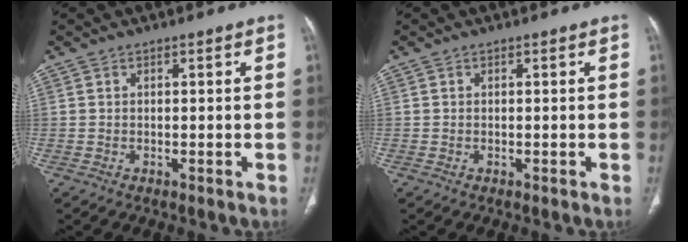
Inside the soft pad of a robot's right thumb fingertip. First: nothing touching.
{"total": 0.0}